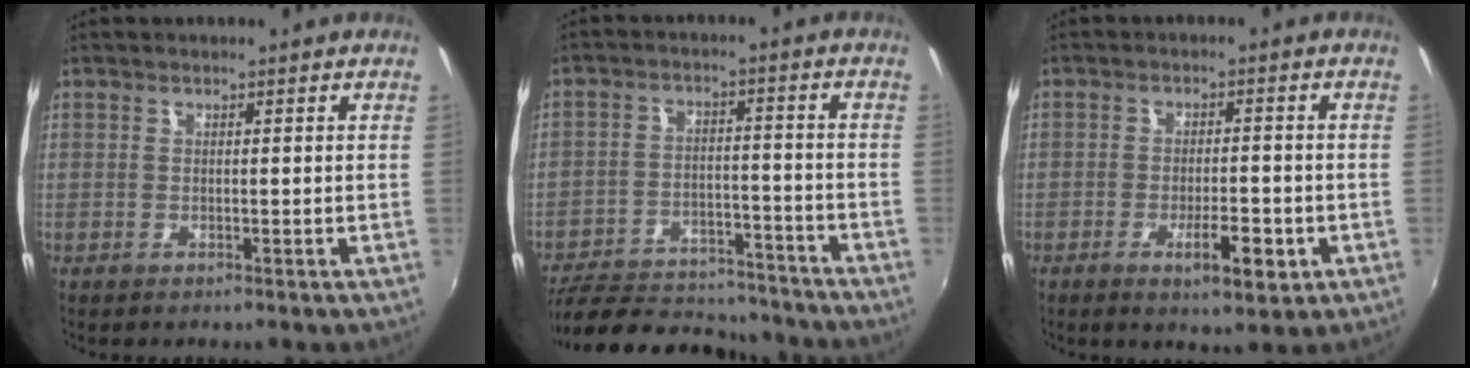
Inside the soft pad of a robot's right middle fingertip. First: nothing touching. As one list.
[{"total": 19.1, "force": [-16.6, 7.0, 6.3], "torque": [-0.138, 0.018, -0.224]}, {"total": 6.2, "force": [-2.6, 1.8, 5.3], "torque": [-0.099, -0.008, -0.034]}]